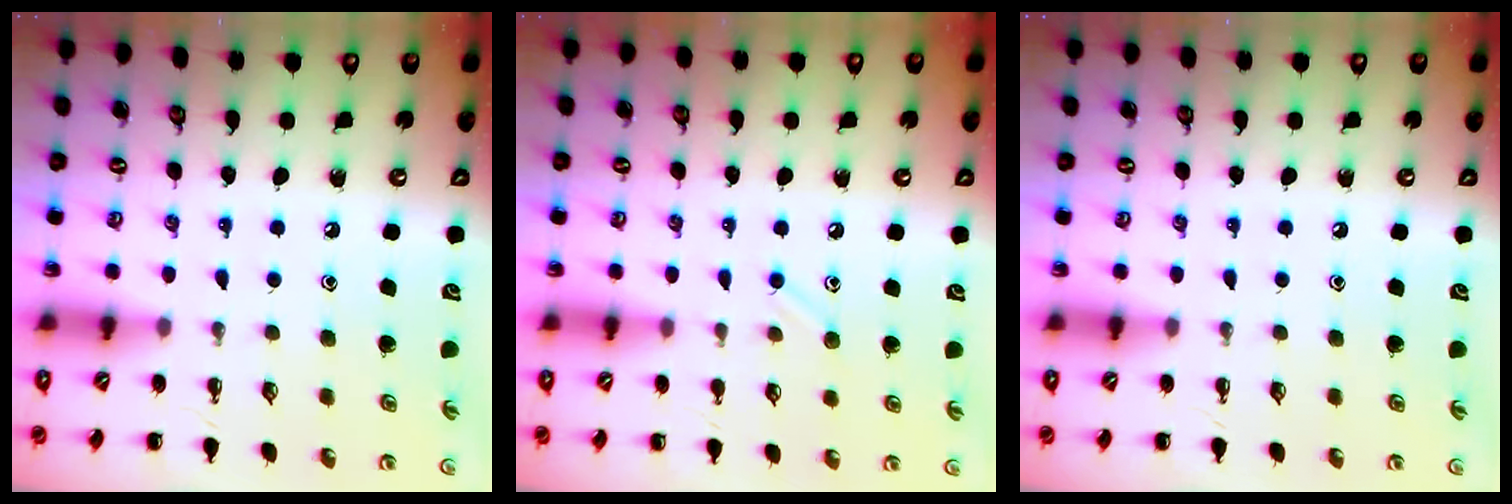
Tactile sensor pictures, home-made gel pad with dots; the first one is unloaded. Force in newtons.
{"total": 6.4, "press": 6.2, "slide": 1.8}
{"total": 0.0}